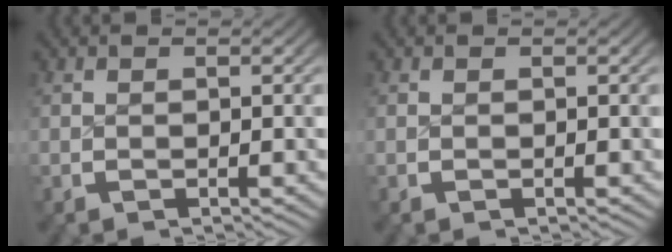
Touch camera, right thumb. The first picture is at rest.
{"total": 0.0}